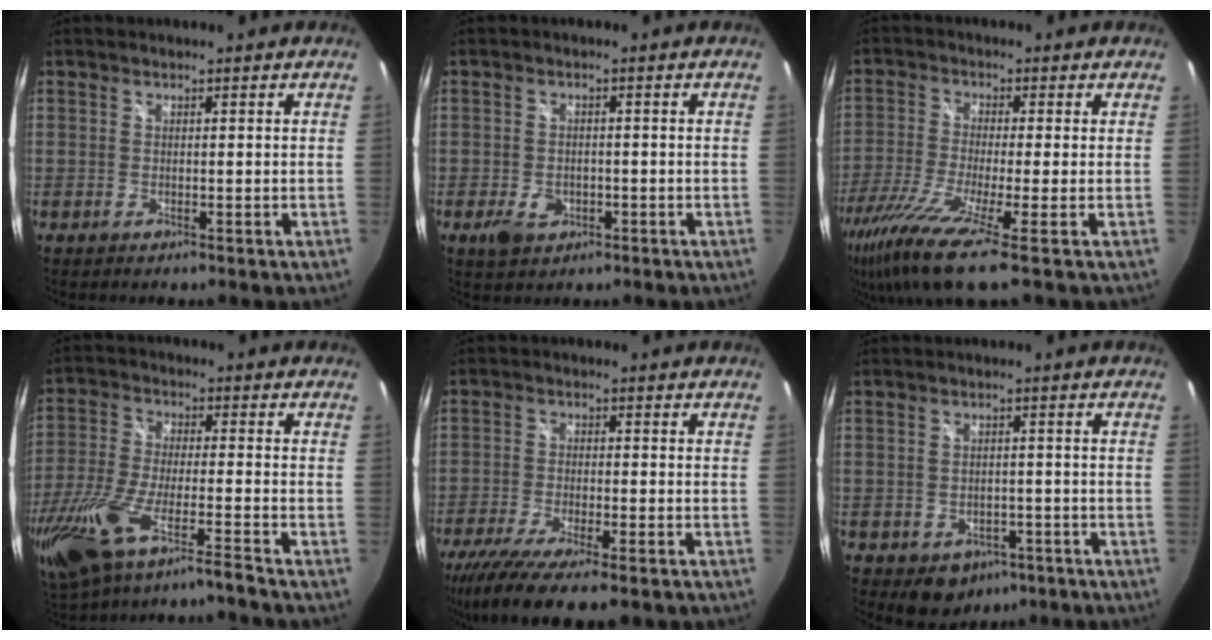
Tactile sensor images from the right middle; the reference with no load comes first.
{"total": 4.4, "force": [-1.9, 3.2, 2.5], "torque": [-0.056, -0.004, -0.027]}
{"total": 13.3, "force": [-8.2, 0.6, 10.5], "torque": [-0.230, -0.056, -0.155]}
{"total": 15.8, "force": [-11.3, 1.8, 10.9], "torque": [-0.244, -0.046, -0.211]}
{"total": 13.4, "force": [-9.7, 2.9, 8.9], "torque": [-0.186, -0.055, -0.163]}
{"total": 6.4, "force": [-3.5, 4.7, 2.5], "torque": [-0.052, 0.000, -0.031]}